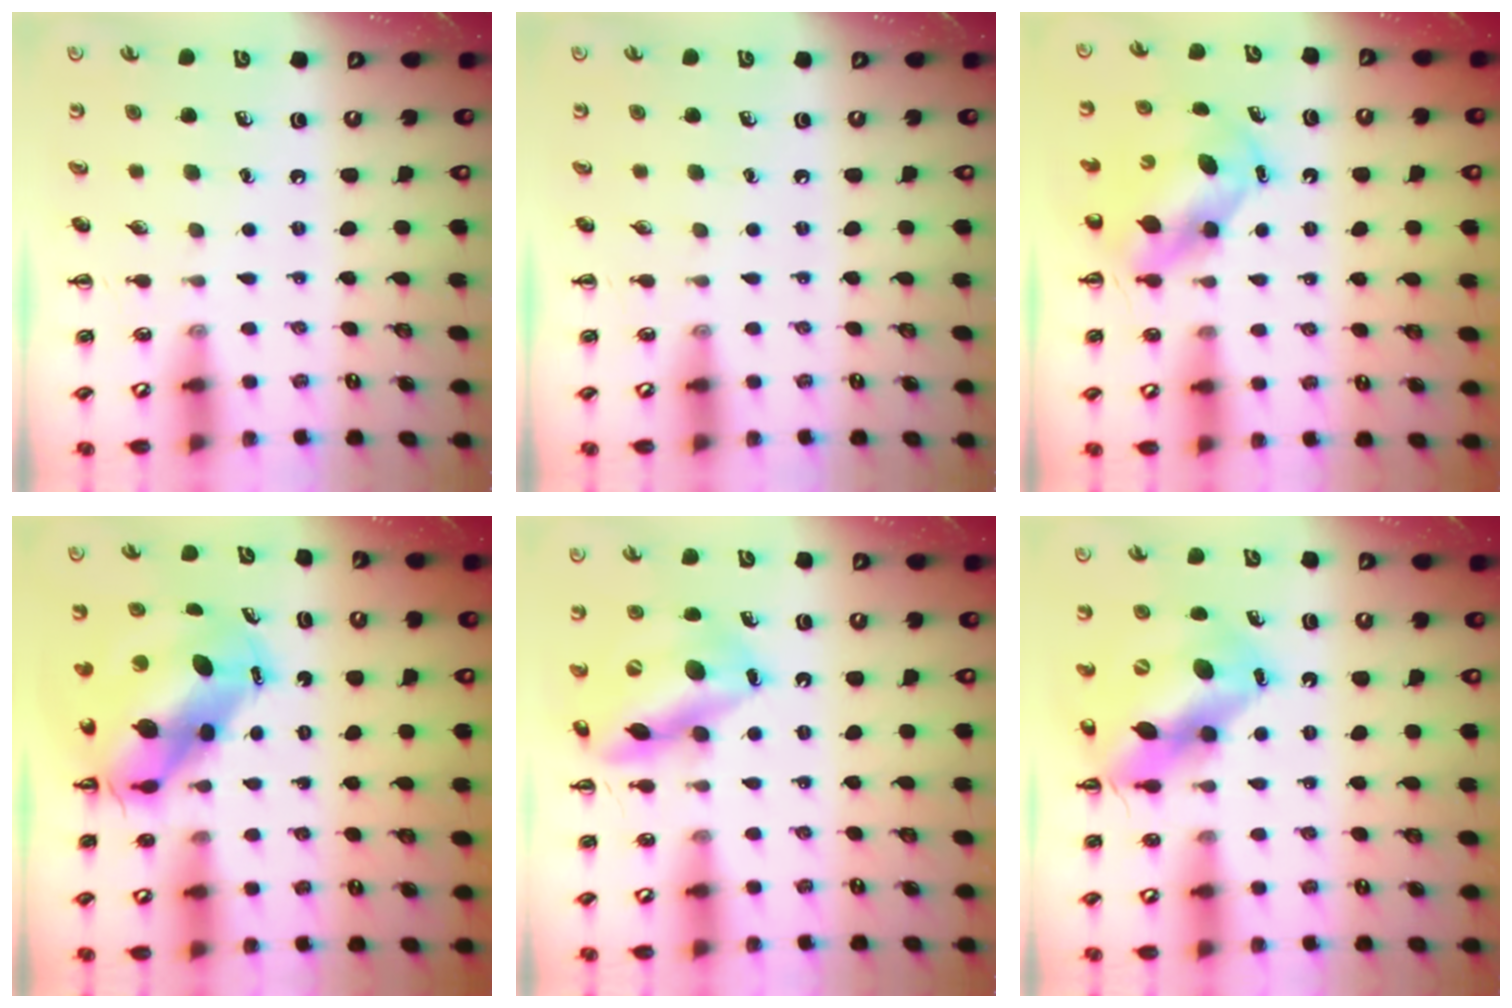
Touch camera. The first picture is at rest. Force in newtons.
{"total": 0.0}
{"total": 5.6, "press": 5.5, "slide": 1.2}
{"total": 11.2, "press": 10.8, "slide": 3.0}
{"total": 15.6, "press": 15.1, "slide": 4.0}
{"total": 14.6, "press": 14.1, "slide": 4.1}